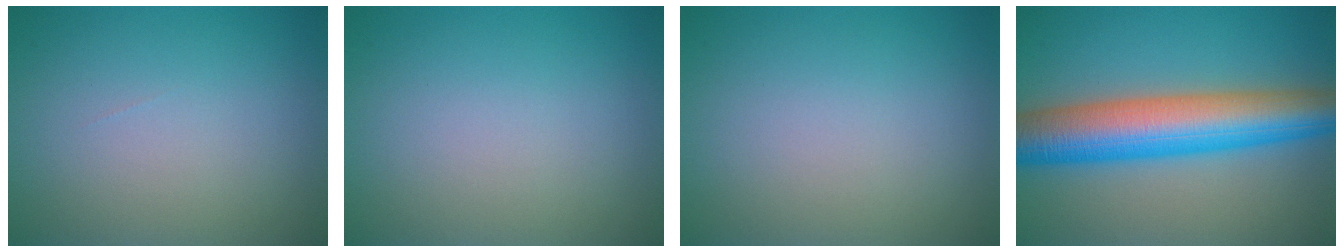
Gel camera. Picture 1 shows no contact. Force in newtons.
{"total": 0.0}
{"total": 0.0}
{"total": 10.6, "press": 10.6, "slide": 0.2}